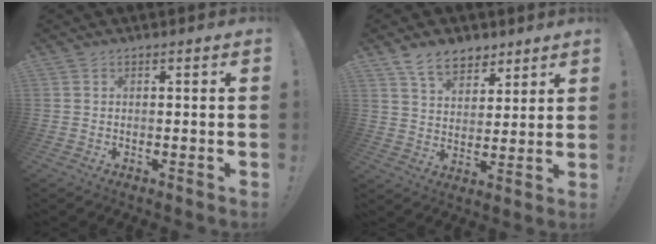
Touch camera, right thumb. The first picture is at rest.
{"total": 10.0, "force": [7.0, 6.0, 3.8], "torque": [-0.068, -0.036, 0.137]}